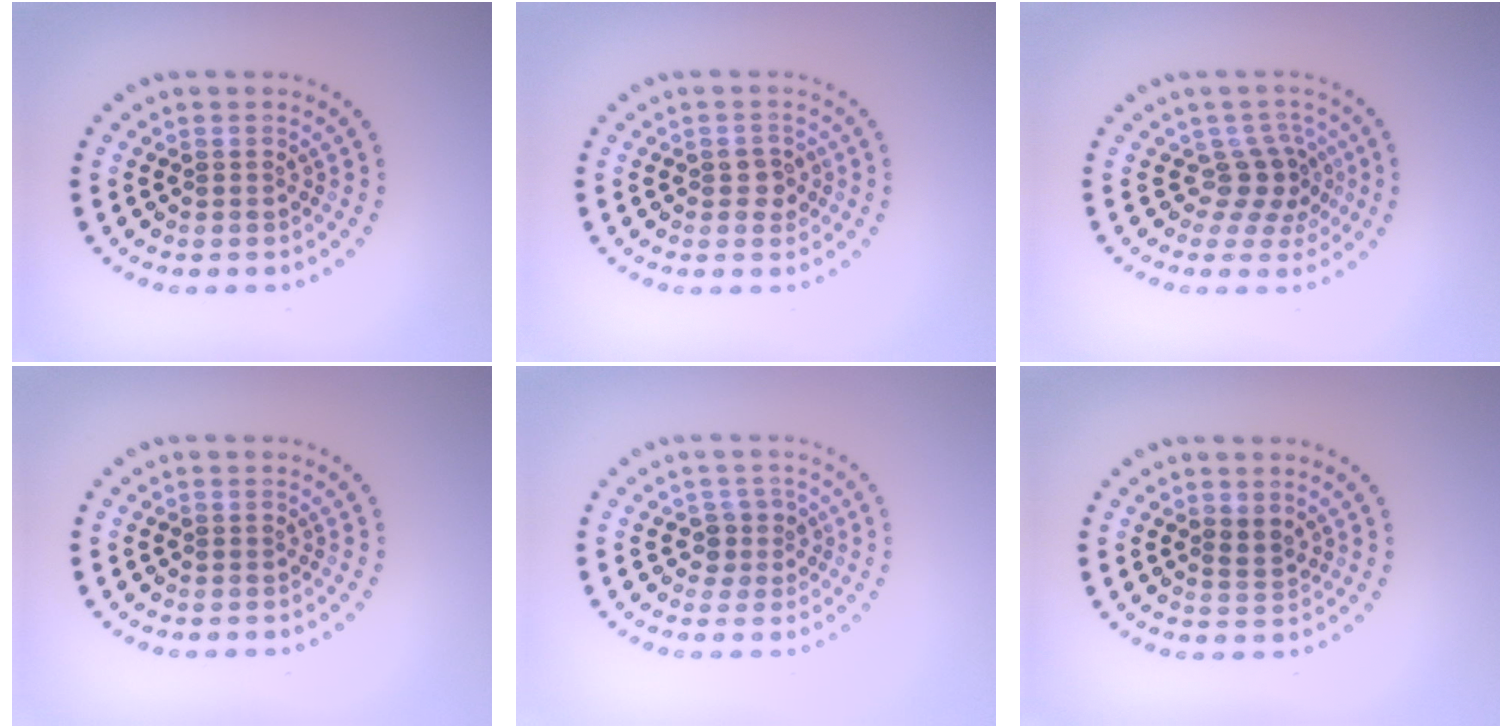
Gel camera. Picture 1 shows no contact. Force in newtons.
{"total": 1.8, "press": 1.7, "slide": 0.6}
{"total": 3.0, "press": 2.2, "slide": 2.0}
{"total": 0.0}
{"total": 1.9, "press": 1.6, "slide": 1.1}
{"total": 1.5, "press": 1.2, "slide": 0.9}